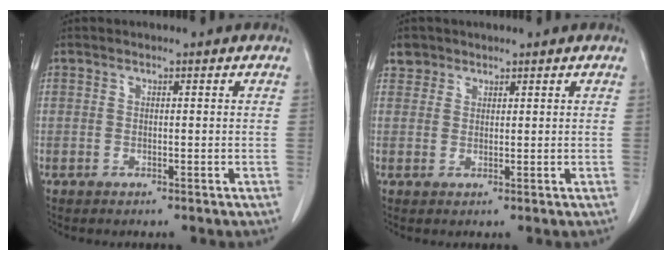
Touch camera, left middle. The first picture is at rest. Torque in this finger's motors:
{"motor_torque": [0.03, -0.02, 0.01, 0.01]}